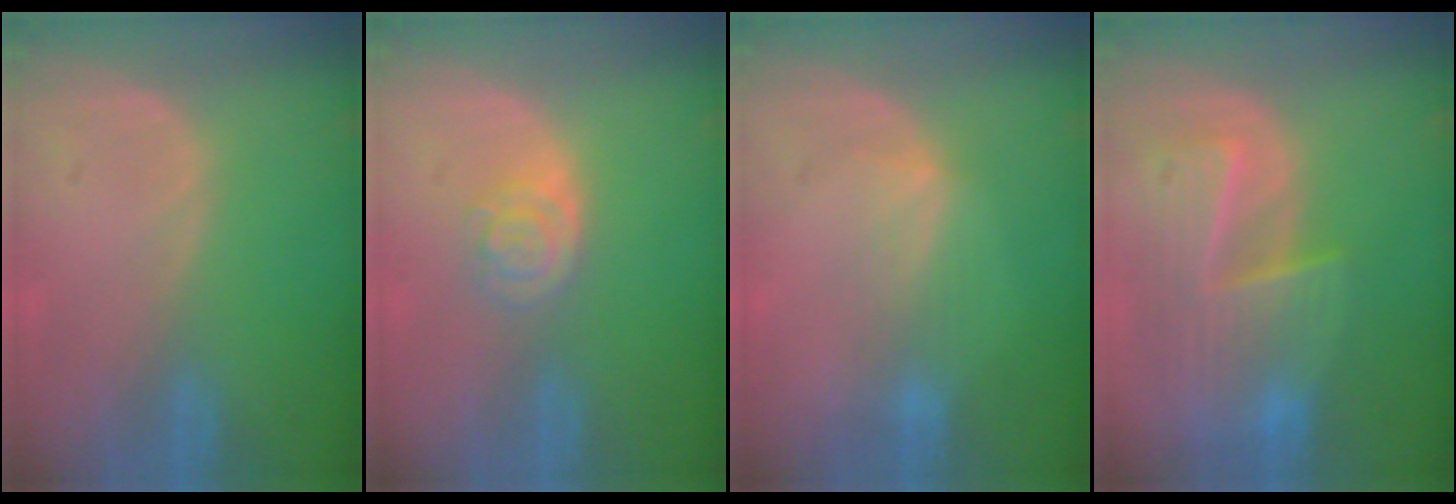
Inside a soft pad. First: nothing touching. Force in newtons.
{"total": 4.2, "press": 3.7, "slide": 2.0}
{"total": 3.2, "press": 3.2, "slide": 0.4}
{"total": 9.9, "press": 8.6, "slide": 5.0}